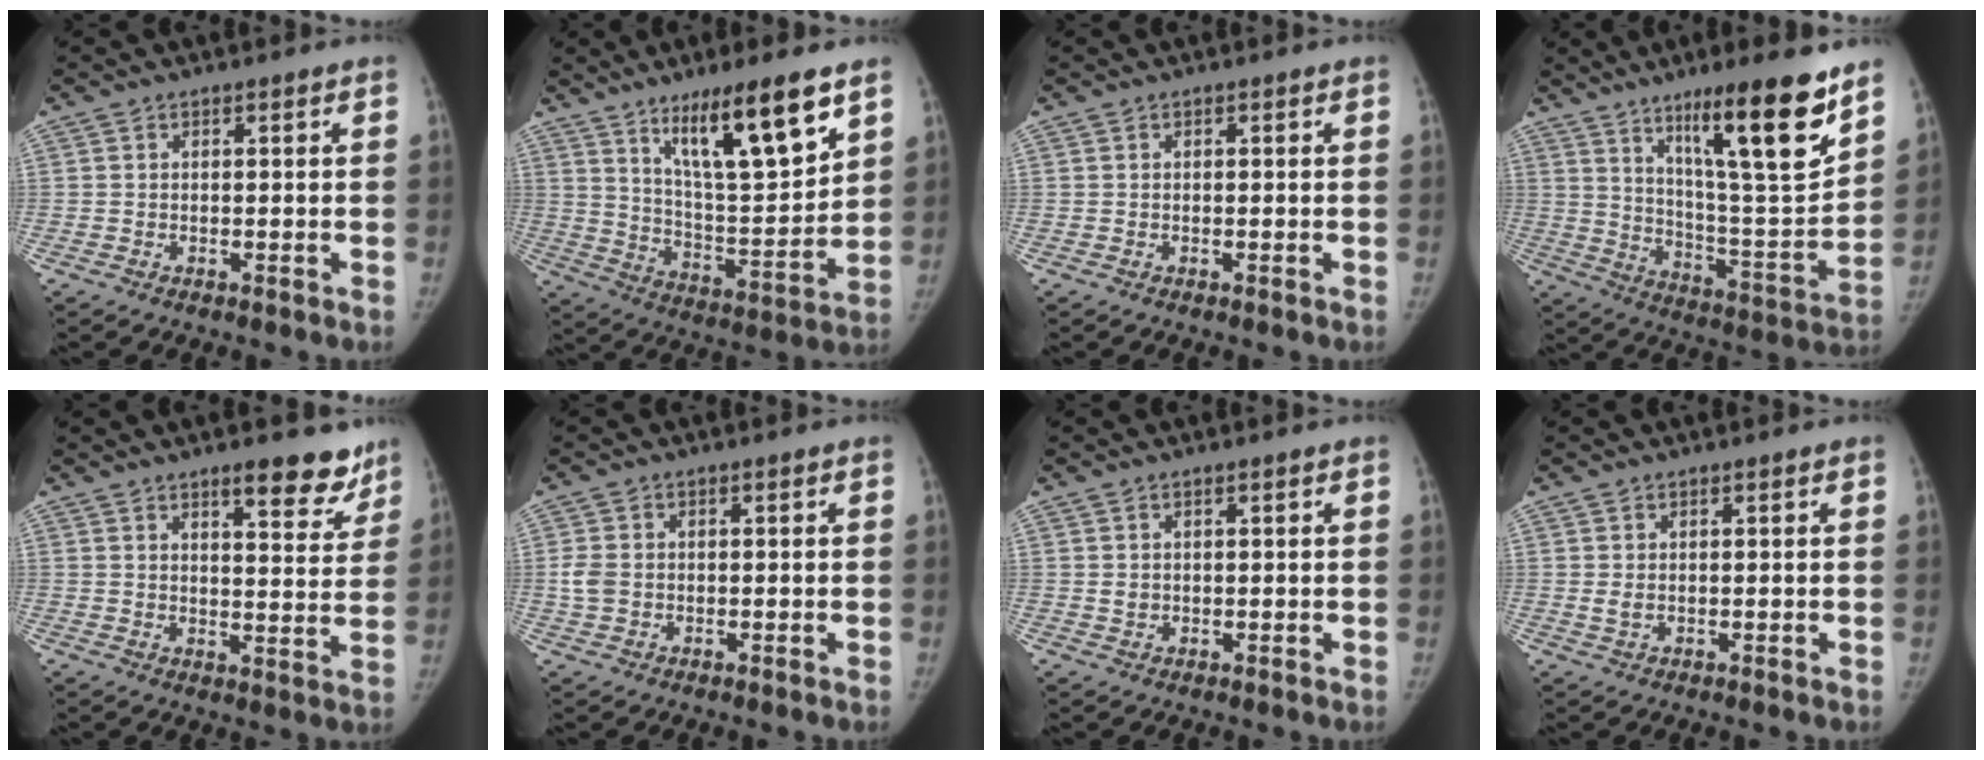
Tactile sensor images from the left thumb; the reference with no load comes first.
{"total": 17.8, "force": [10.6, 3.7, 13.8], "torque": [-0.204, -0.060, 0.192]}
{"total": 0.0}
{"total": 22.7, "force": [13.7, 3.2, 17.8], "torque": [-0.255, -0.073, 0.228]}
{"total": 10.1, "force": [7.4, 3.2, 6.1], "torque": [-0.040, -0.046, 0.099]}
{"total": 3.1, "force": [0.1, 2.4, 1.9], "torque": [-0.042, 0.001, 0.002]}
{"total": 1.3, "force": [0.7, 0.9, 0.7], "torque": [-0.004, -0.005, 0.015]}
{"total": 1.7, "force": [0.6, 0.9, 1.4], "torque": [-0.025, -0.003, 0.016]}